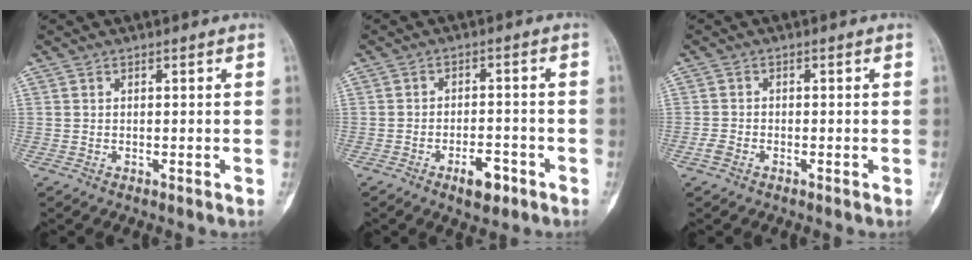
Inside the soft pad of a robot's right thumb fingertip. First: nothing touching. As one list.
[{"total": 5.4, "force": [-3.1, 2.4, 3.7], "torque": [-0.046, 0.017, -0.044]}, {"total": 1.8, "force": [-1.1, 1.1, 1.0], "torque": [-0.024, 0.003, -0.023]}]